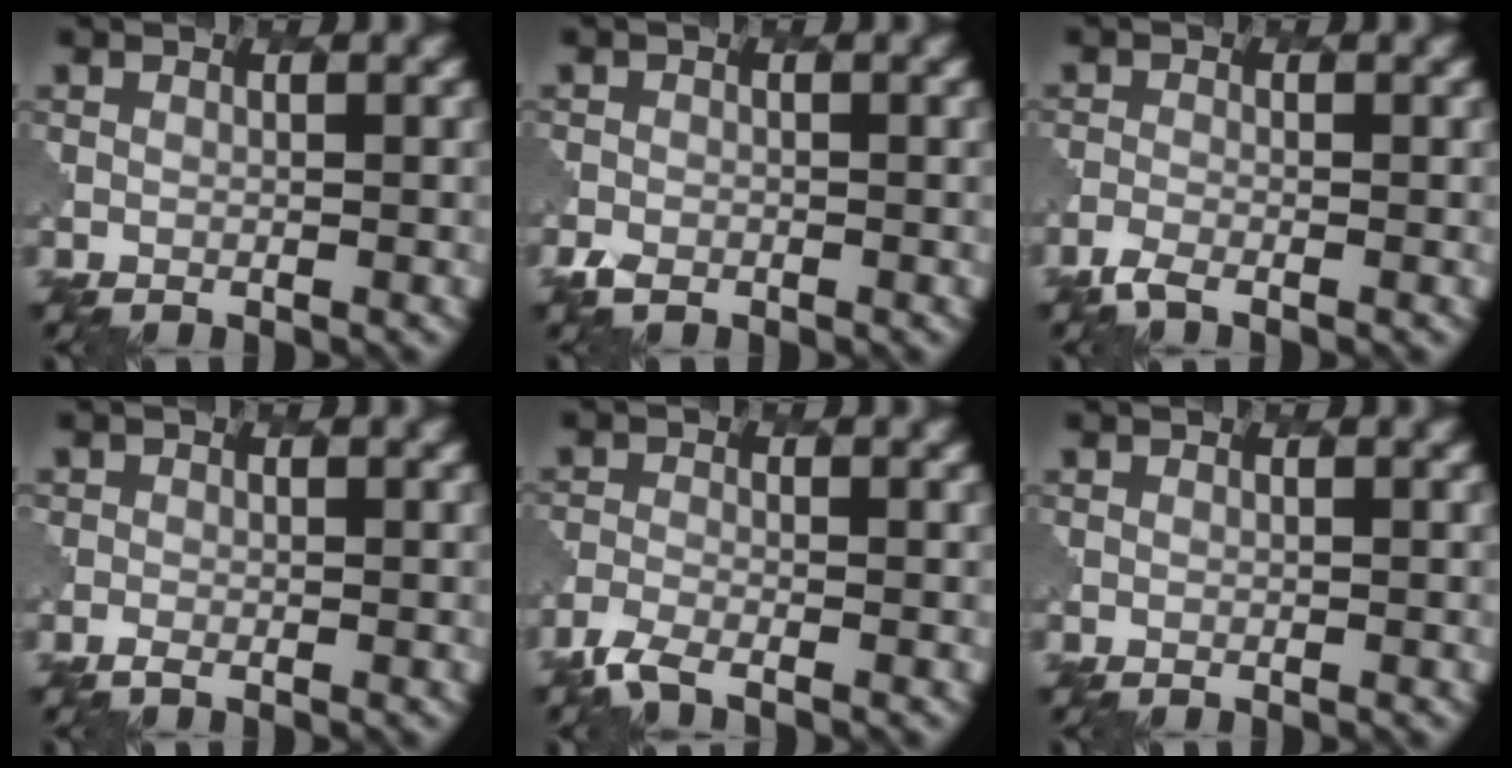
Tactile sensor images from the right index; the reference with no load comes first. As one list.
[{"total": 1.6, "force": [-1.2, 1.0, 0.6], "torque": [-0.014, -0.006, -0.027]}, {"total": 1.6, "force": [-1.4, 0.3, 0.7], "torque": [-0.019, -0.009, -0.036]}, {"total": 0.5, "force": [-0.3, 0.4, 0.2], "torque": [-0.005, -0.001, -0.008]}, {"total": 2.5, "force": [-2.1, 0.5, 1.2], "torque": [-0.031, -0.011, -0.053]}, {"total": 0.0}]